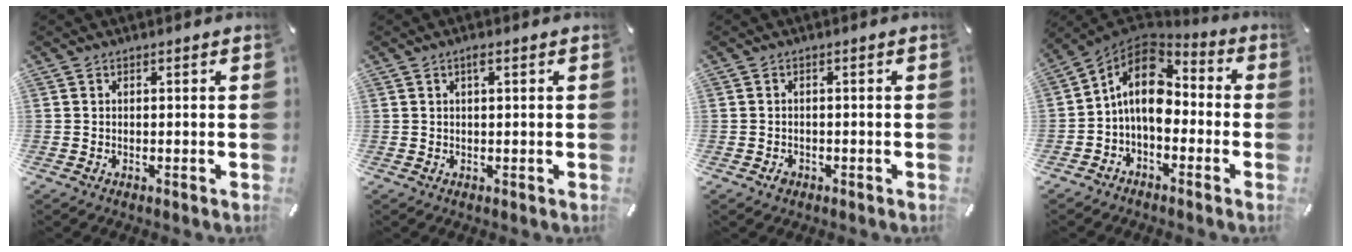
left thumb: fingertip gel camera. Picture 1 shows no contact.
{"total": 1.4, "force": [0.6, 0.3, 1.3], "torque": [-0.028, 0.003, 0.009]}
{"total": 1.4, "force": [-0.7, 1.0, 0.5], "torque": [-0.013, 0.004, -0.015]}
{"total": 12.1, "force": [-0.2, 8.2, 8.9], "torque": [-0.169, 0.009, -0.007]}